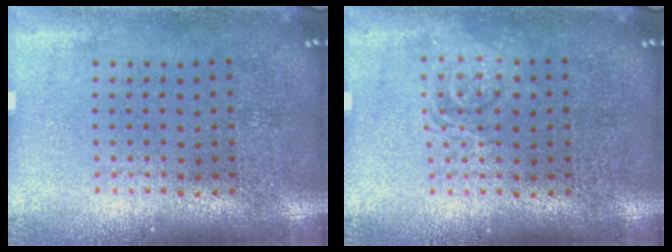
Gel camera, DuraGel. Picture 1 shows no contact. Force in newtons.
{"total": 1.8, "press": 1.8, "slide": 0.3}